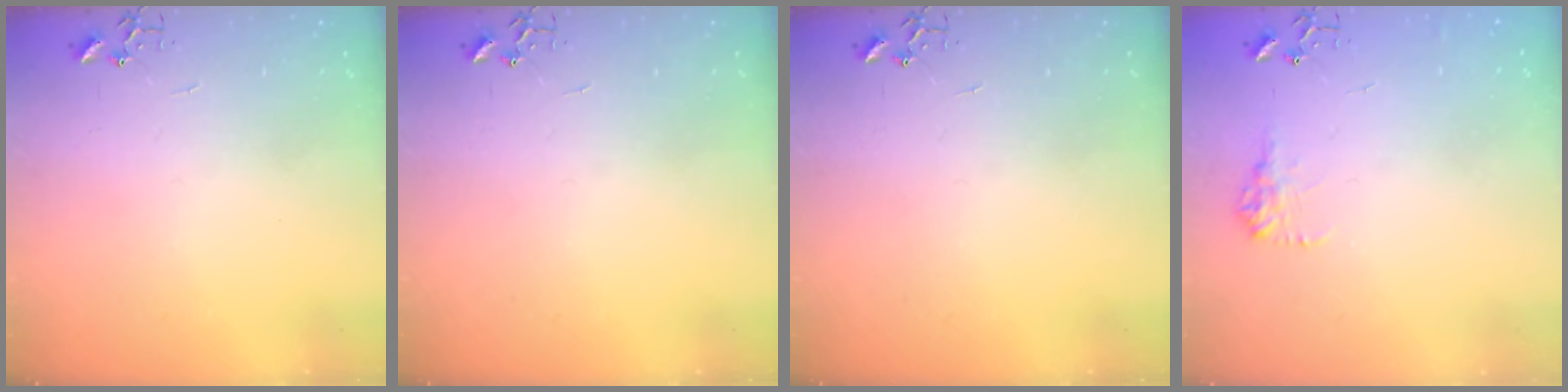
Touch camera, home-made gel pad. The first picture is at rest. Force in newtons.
{"total": 0.0}
{"total": 0.0}
{"total": 8.9, "press": 8.9, "slide": 0.3}